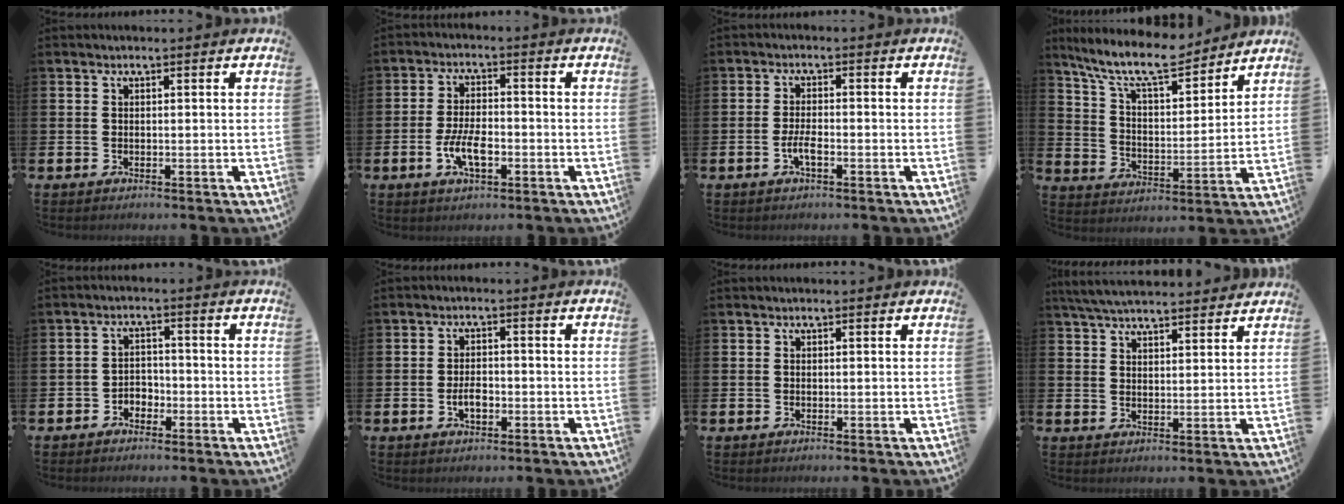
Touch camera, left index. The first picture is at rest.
{"total": 5.3, "force": [-1.6, 2.3, 4.4], "torque": [-0.082, 0.000, -0.034]}
{"total": 2.5, "force": [-1.0, 0.7, 2.2], "torque": [-0.049, 0.001, -0.021]}
{"total": 10.7, "force": [9.4, 2.5, 4.6], "torque": [-0.109, -0.055, 0.164]}
{"total": 2.3, "force": [-1.8, 1.4, 0.4], "torque": [-0.014, 0.006, -0.041]}
{"total": 2.7, "force": [-0.7, 1.4, 2.2], "torque": [-0.027, -0.002, -0.017]}
{"total": 0.0}
{"total": 5.0, "force": [4.8, 0.7, 1.1], "torque": [-0.040, -0.014, 0.090]}